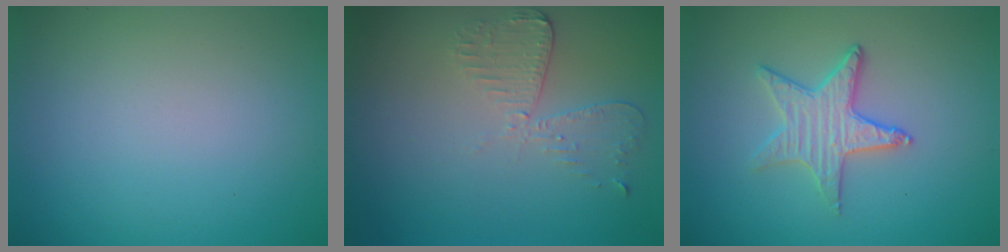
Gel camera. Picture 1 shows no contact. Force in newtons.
{"total": 2.7, "press": 2.4, "slide": 1.2}
{"total": 3.0, "press": 2.9, "slide": 0.7}